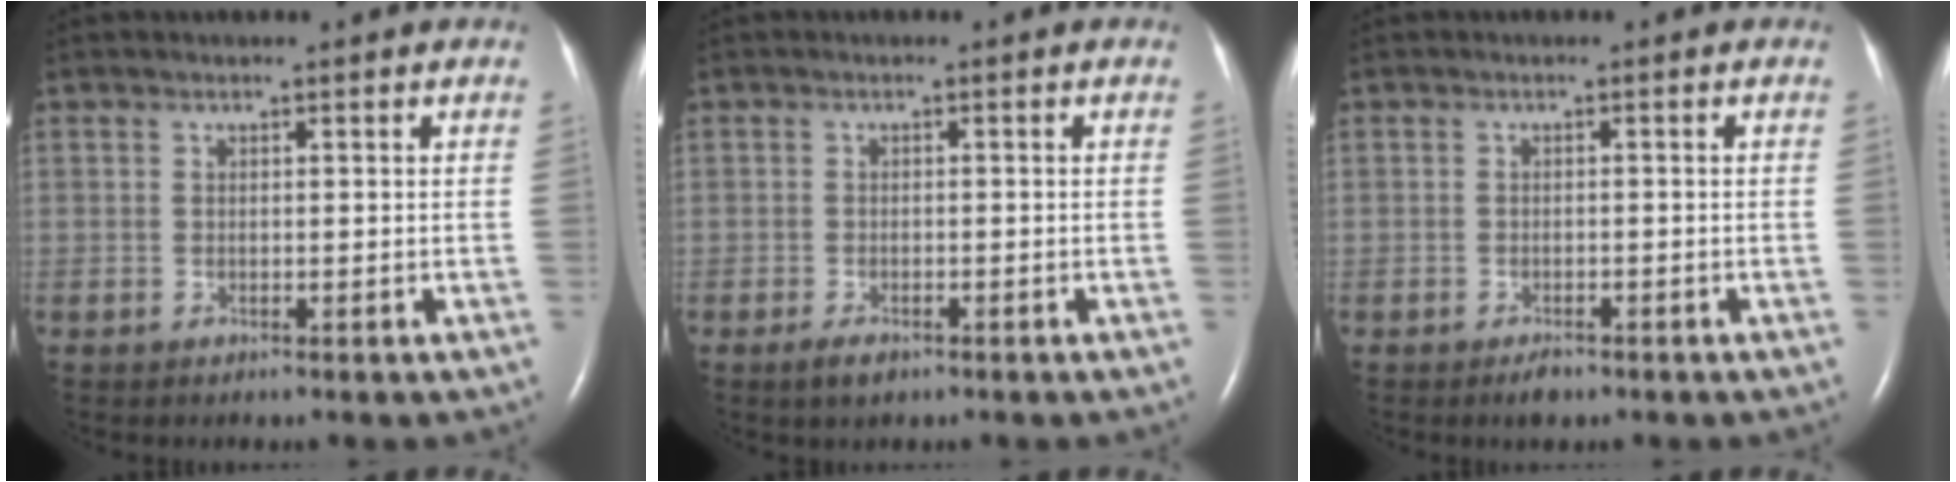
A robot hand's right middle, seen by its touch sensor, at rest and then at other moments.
{"total": 2.1, "force": [-1.4, 0.9, 1.4], "torque": [-0.035, -0.003, -0.021]}
{"total": 1.7, "force": [-1.3, 0.7, 0.9], "torque": [-0.020, -0.001, -0.017]}